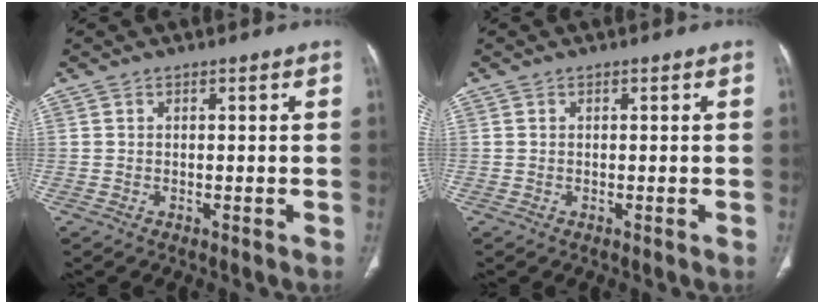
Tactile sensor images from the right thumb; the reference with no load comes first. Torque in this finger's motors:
{"motor_torque": [0.02, 0.02, 0.23, -0.22, -0.01]}